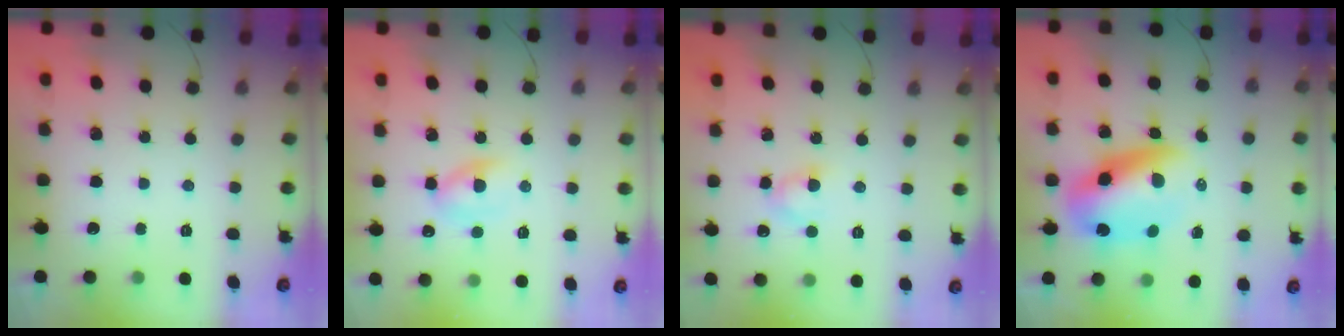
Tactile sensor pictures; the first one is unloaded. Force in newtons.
{"total": 6.1, "press": 6.0, "slide": 0.9}
{"total": 3.7, "press": 3.5, "slide": 1.1}
{"total": 12.1, "press": 11.7, "slide": 3.3}